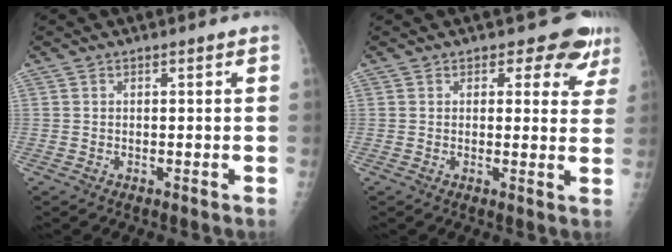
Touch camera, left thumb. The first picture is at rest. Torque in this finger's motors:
{"motor_torque": [-0.03, 0.10, -0.08, -0.07, 0.05]}